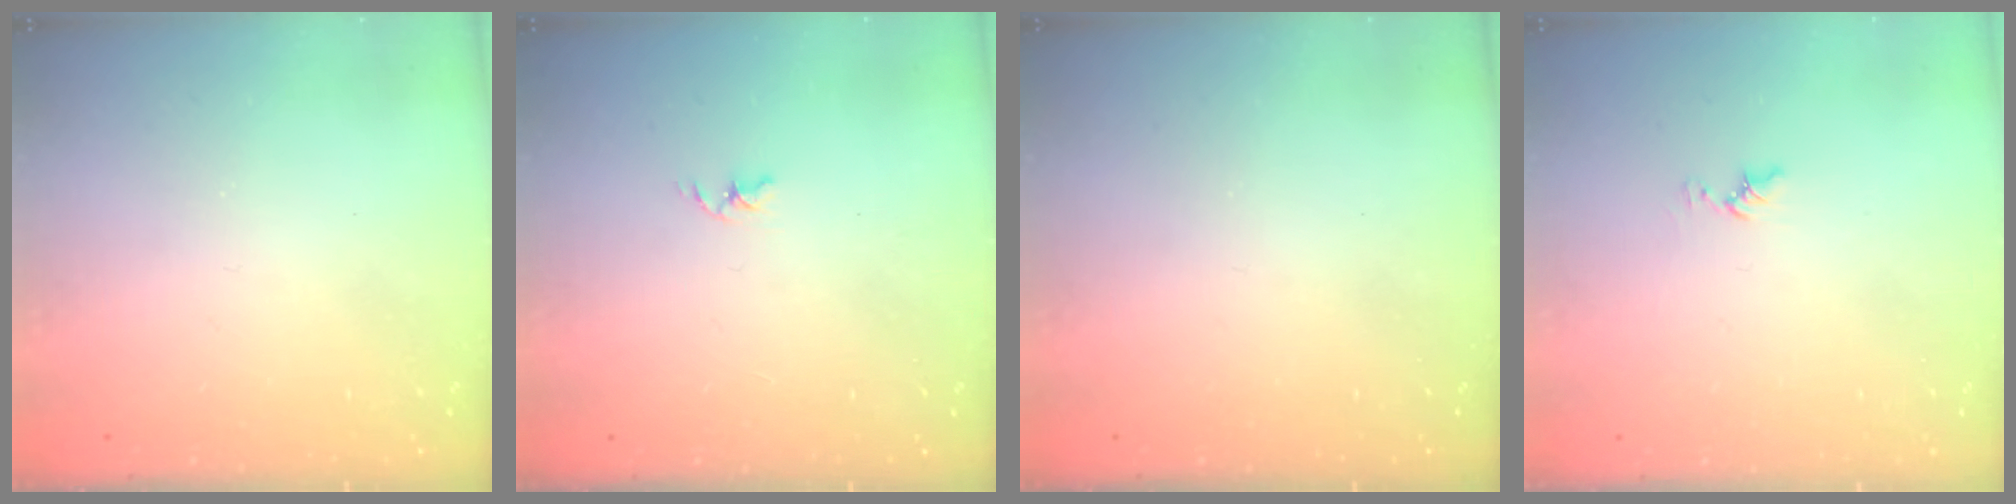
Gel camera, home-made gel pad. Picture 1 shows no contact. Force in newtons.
{"total": 1.8, "press": 1.7, "slide": 0.3}
{"total": 0.0}
{"total": 5.6, "press": 5.6, "slide": 0.5}